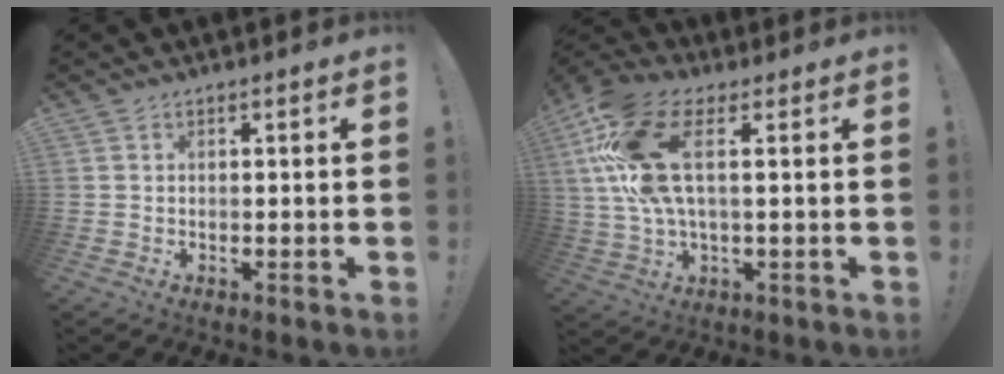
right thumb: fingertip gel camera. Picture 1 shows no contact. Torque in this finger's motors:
{"motor_torque": [1.33, 1.37, 1.50, 1.27, 0.47]}